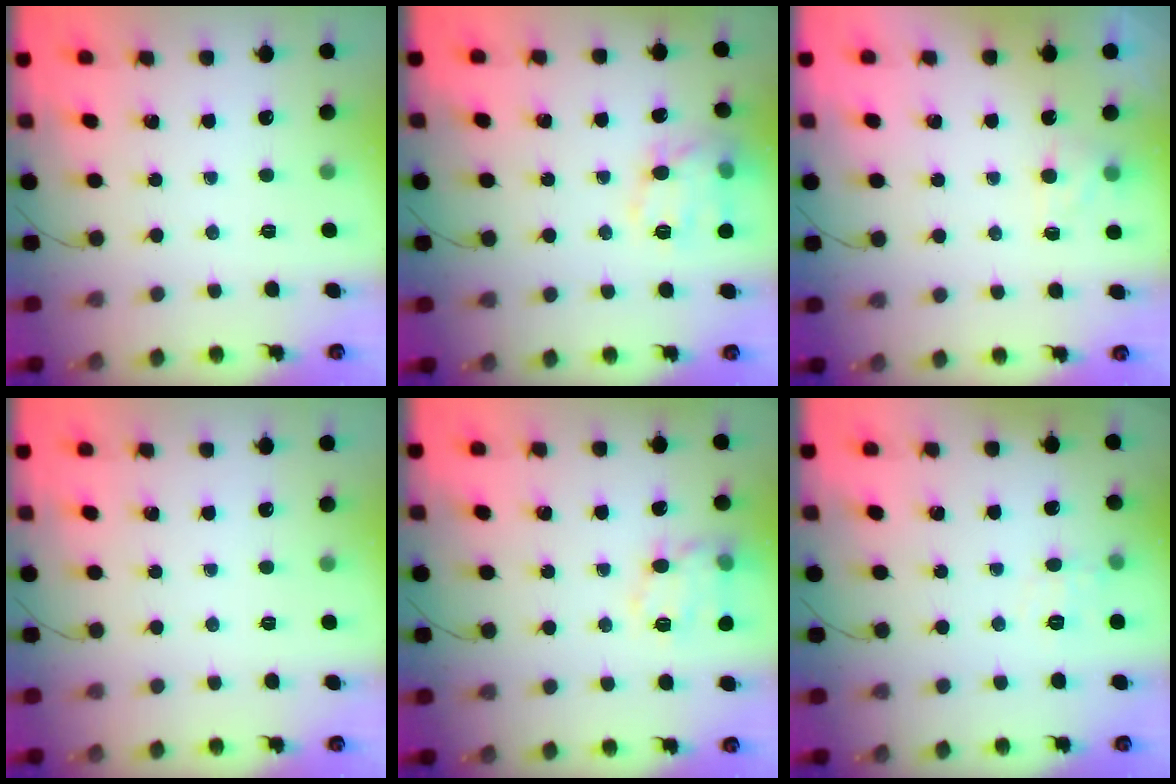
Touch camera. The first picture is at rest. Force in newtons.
{"total": 11.4, "press": 11.4, "slide": 0.3}
{"total": 4.0, "press": 3.8, "slide": 1.1}
{"total": 0.0}
{"total": 13.4, "press": 13.4, "slide": 0.4}
{"total": 5.9, "press": 5.7, "slide": 1.5}